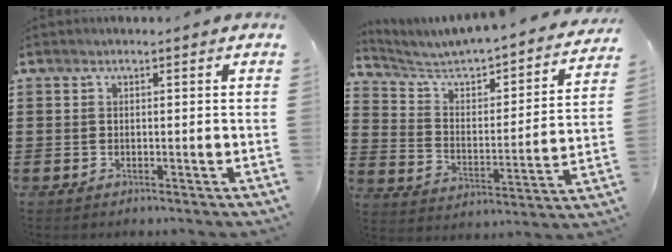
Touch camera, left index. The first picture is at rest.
{"total": 3.5, "force": [3.0, 1.1, 1.4], "torque": [-0.051, -0.036, 0.038]}